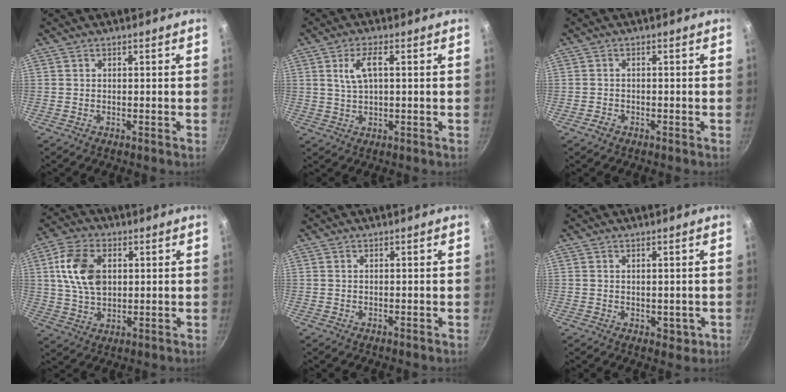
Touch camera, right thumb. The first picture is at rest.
{"total": 5.3, "force": [1.2, 2.0, 4.7], "torque": [-0.092, 0.010, 0.026]}
{"total": 1.6, "force": [-1.0, 1.0, 0.6], "torque": [-0.010, 0.012, -0.019]}
{"total": 11.6, "force": [2.4, 7.7, 8.4], "torque": [-0.145, 0.004, 0.042]}
{"total": 0.0}
{"total": 2.5, "force": [-0.1, 1.8, 1.8], "torque": [-0.018, -0.003, 0.002]}